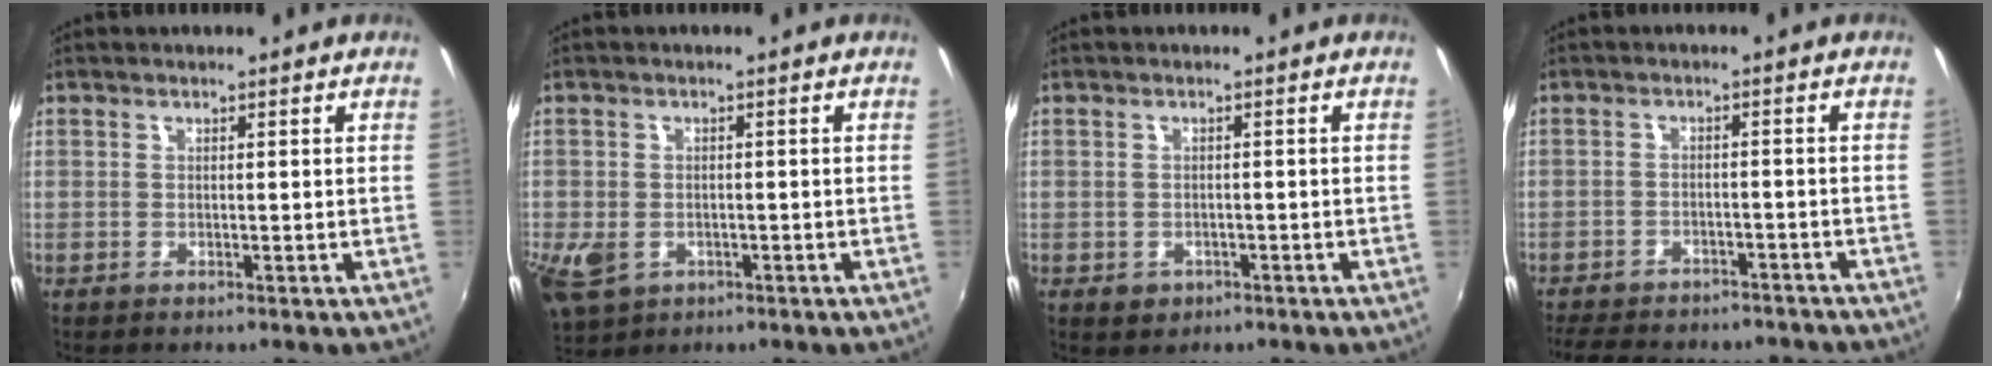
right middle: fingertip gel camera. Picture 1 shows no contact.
{"total": 7.8, "force": [-2.7, 5.7, 4.7], "torque": [-0.109, -0.022, -0.044]}
{"total": 2.4, "force": [-1.0, 2.0, 0.8], "torque": [-0.020, -0.003, -0.010]}
{"total": 14.9, "force": [-12.6, 5.2, 5.9], "torque": [-0.136, -0.017, -0.174]}